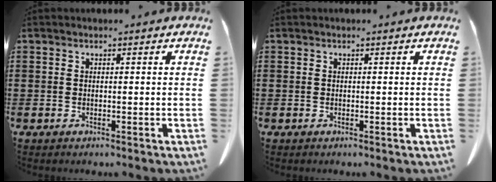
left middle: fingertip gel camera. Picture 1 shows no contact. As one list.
[{"total": 0.0}]